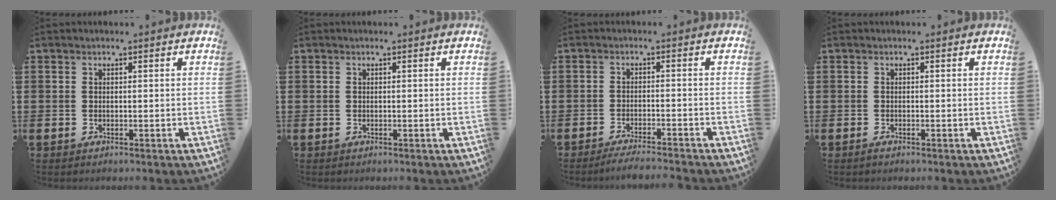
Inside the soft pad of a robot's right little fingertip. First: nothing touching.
{"total": 0.0}
{"total": 2.1, "force": [-1.9, -0.2, 0.9], "torque": [-0.015, 0.005, -0.035]}
{"total": 0.0}